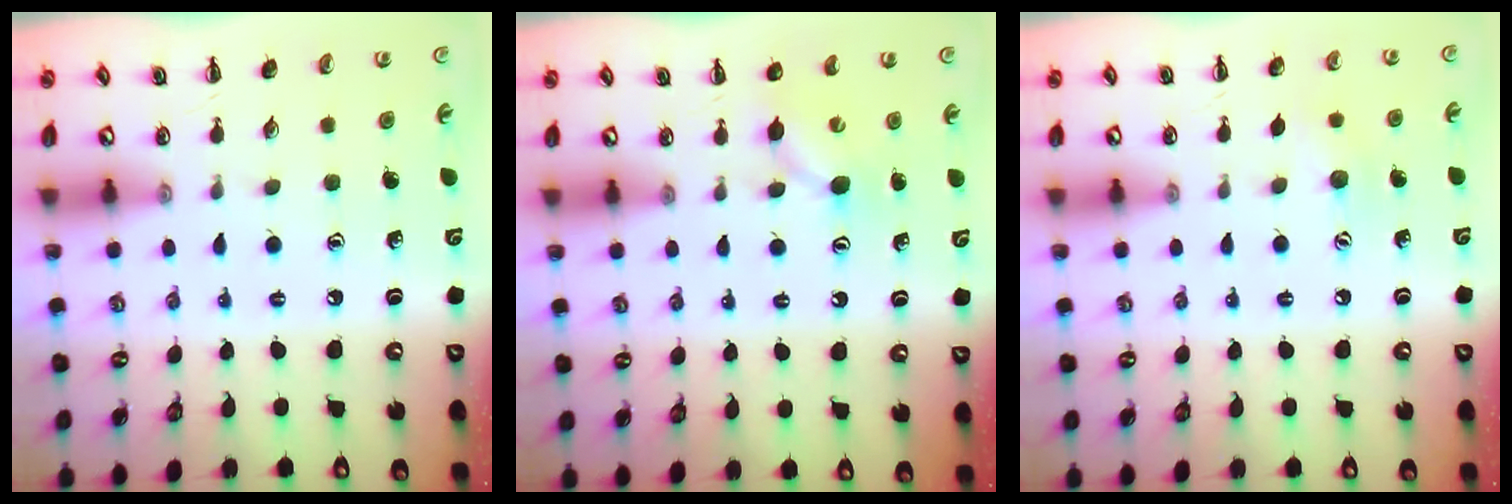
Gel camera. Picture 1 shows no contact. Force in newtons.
{"total": 5.2, "press": 5.1, "slide": 1.2}
{"total": 6.6, "press": 6.4, "slide": 1.6}